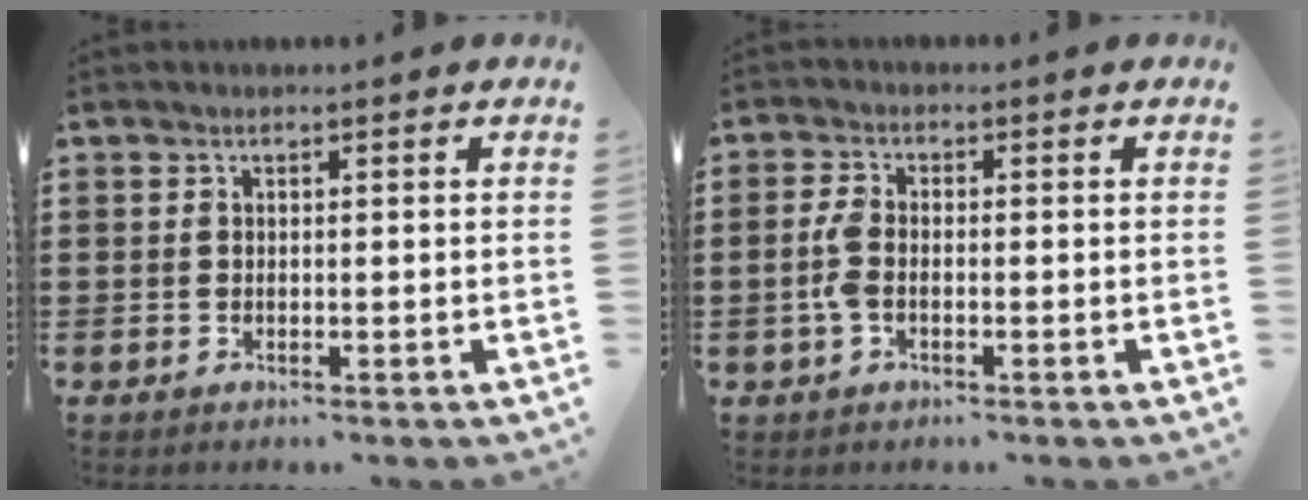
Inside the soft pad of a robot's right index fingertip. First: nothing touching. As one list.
[{"total": 3.4, "force": [-0.9, 1.6, 3.0], "torque": [-0.083, -0.006, -0.024]}]